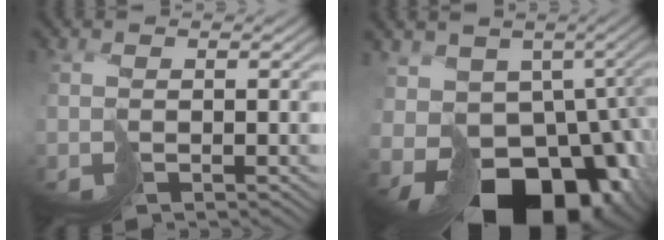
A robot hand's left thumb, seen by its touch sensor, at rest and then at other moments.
{"total": 17.3, "force": [-5.9, 12.6, 10.3], "torque": [-0.174, -0.033, -0.058]}